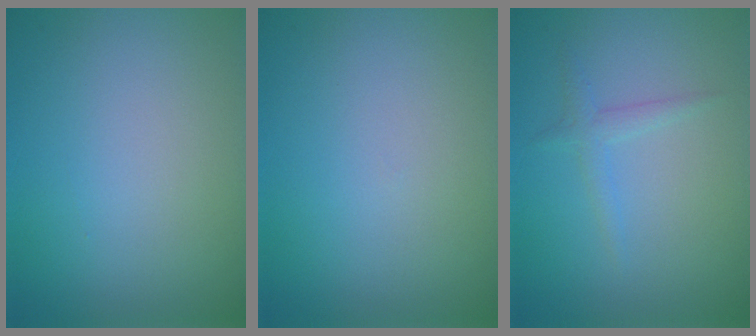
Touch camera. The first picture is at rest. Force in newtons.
{"total": 0.0}
{"total": 1.3, "press": 1.3, "slide": 0.1}